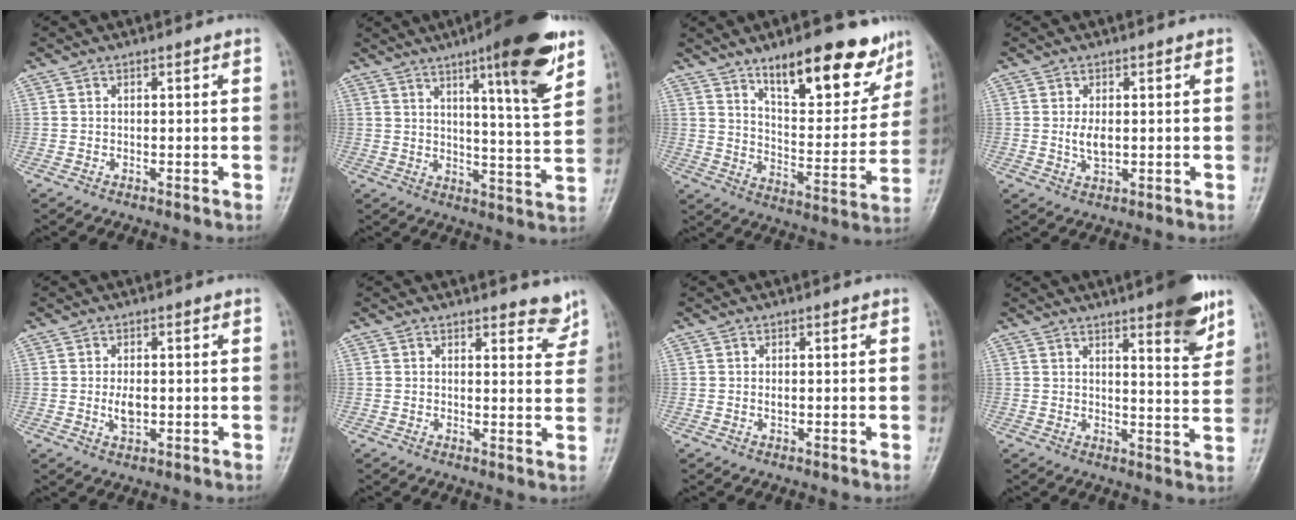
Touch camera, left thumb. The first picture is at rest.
{"total": 15.4, "force": [8.8, 2.2, 12.5], "torque": [-0.162, -0.050, 0.125]}
{"total": 19.0, "force": [12.4, 7.1, 12.5], "torque": [-0.128, -0.074, 0.195]}
{"total": 4.1, "force": [-0.4, 2.4, 3.3], "torque": [-0.061, -0.003, -0.007]}
{"total": 3.5, "force": [-0.2, 2.1, 2.8], "torque": [-0.047, -0.004, -0.004]}
{"total": 4.2, "force": [3.5, 1.7, 1.6], "torque": [0.006, -0.027, 0.038]}
{"total": 0.8, "force": [0.1, 0.5, 0.6], "torque": [-0.009, 0.000, 0.001]}
{"total": 10.1, "force": [6.3, 2.1, 7.6], "torque": [-0.081, -0.036, 0.082]}